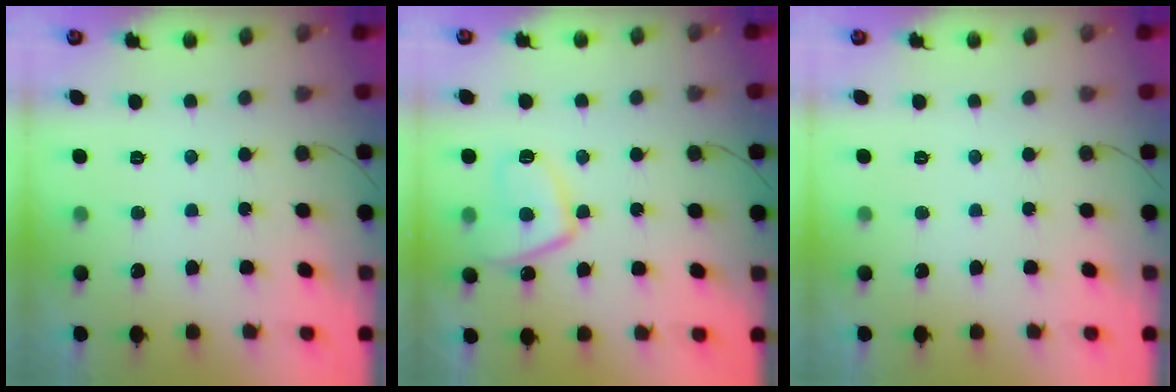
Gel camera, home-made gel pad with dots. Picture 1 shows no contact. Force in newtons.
{"total": 9.5, "press": 9.4, "slide": 1.0}
{"total": 0.0}